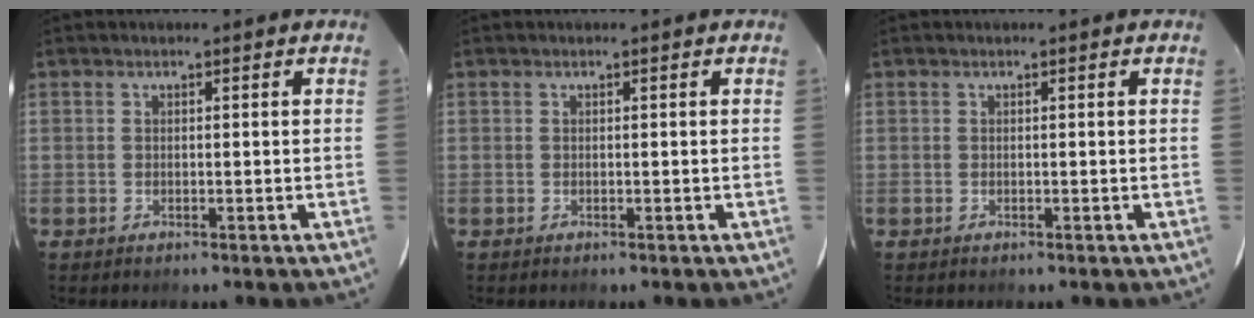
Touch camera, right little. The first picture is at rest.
{"total": 0.0}
{"total": 0.0}